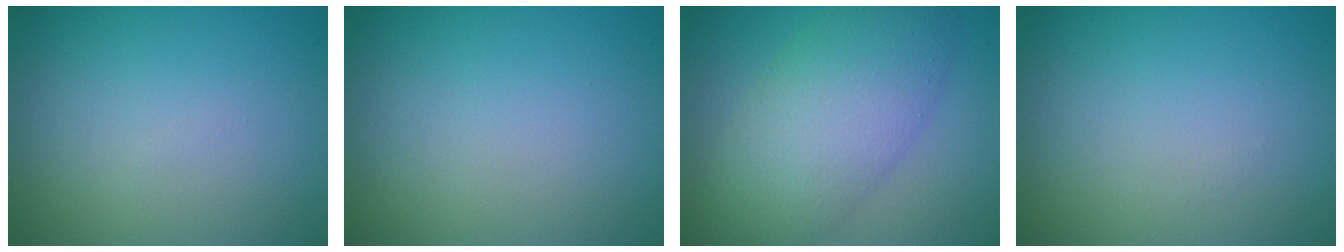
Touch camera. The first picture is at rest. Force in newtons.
{"total": 0.0}
{"total": 7.9, "press": 7.9, "slide": 0.3}
{"total": 0.0}